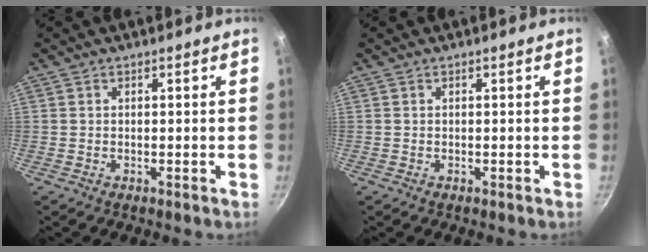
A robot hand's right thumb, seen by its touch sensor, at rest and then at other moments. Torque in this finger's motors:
{"motor_torque": [0.00, 0.00, 0.08, 0.02, 0.00]}